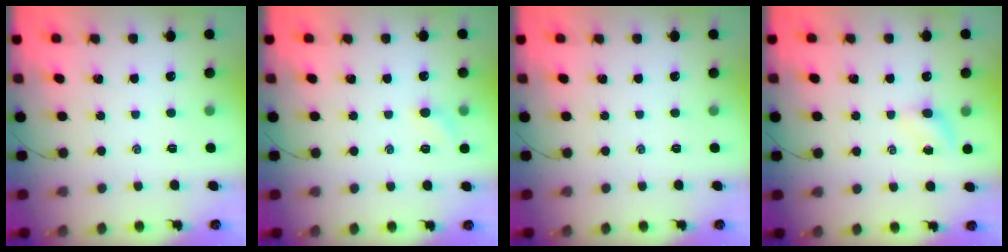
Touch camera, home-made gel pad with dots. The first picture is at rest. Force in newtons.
{"total": 5.9, "press": 5.6, "slide": 2.0}
{"total": 0.0}
{"total": 3.5, "press": 3.3, "slide": 1.1}